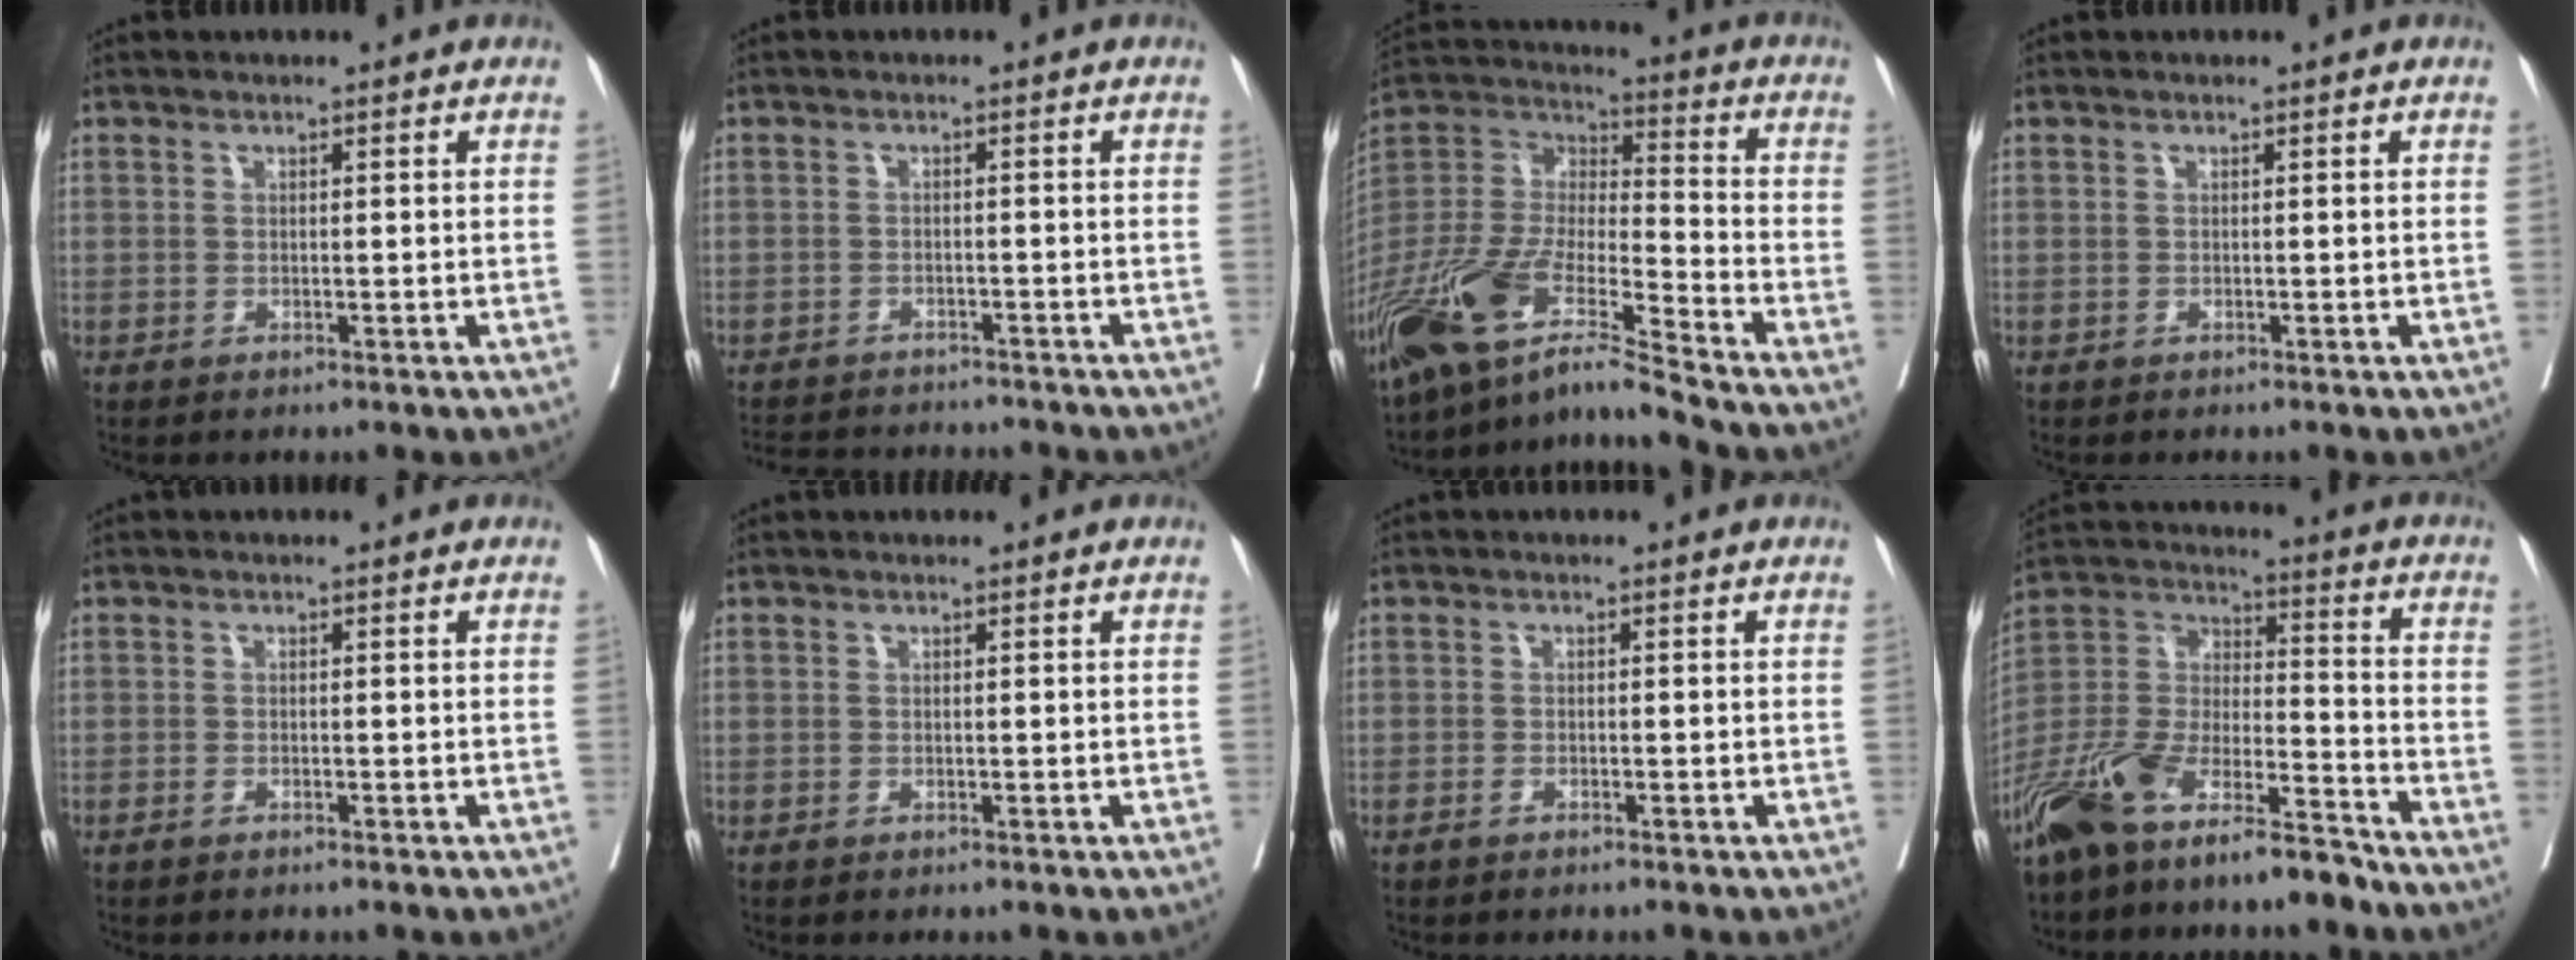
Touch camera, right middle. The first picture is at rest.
{"total": 10.5, "force": [-9.9, 2.2, 2.9], "torque": [-0.054, 0.000, -0.130]}
{"total": 17.5, "force": [-13.4, 1.6, 11.2], "torque": [-0.238, -0.015, -0.251]}
{"total": 0.0}
{"total": 0.7, "force": [-0.6, 0.1, 0.4], "torque": [-0.011, -0.001, -0.010]}
{"total": 0.0}
{"total": 1.0, "force": [-0.8, 0.2, 0.5], "torque": [-0.012, -0.001, -0.013]}
{"total": 15.5, "force": [-12.3, 3.5, 8.8], "torque": [-0.176, 0.011, -0.229]}